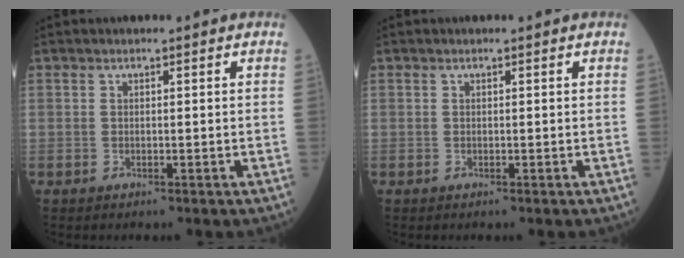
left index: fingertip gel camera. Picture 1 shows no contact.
{"total": 0.0}